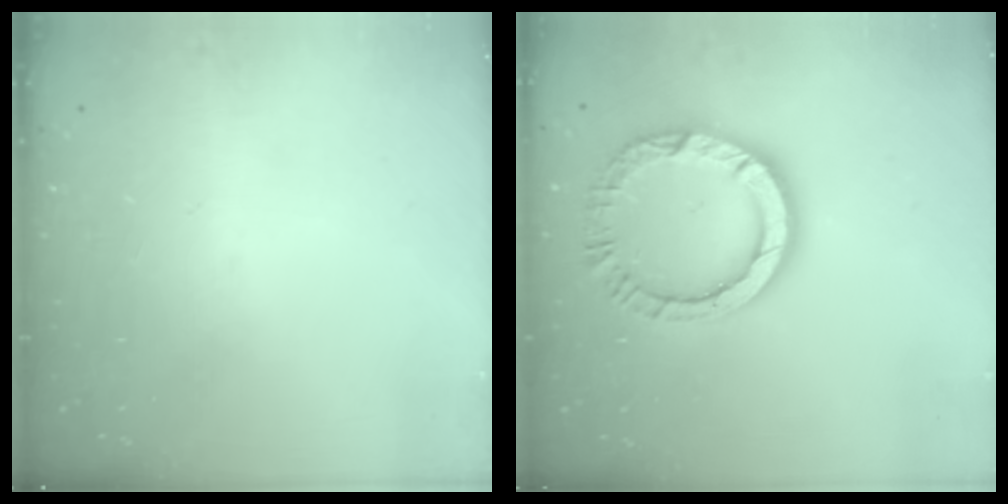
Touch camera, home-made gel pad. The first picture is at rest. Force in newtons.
{"total": 11.7, "press": 11.7, "slide": 1.2}